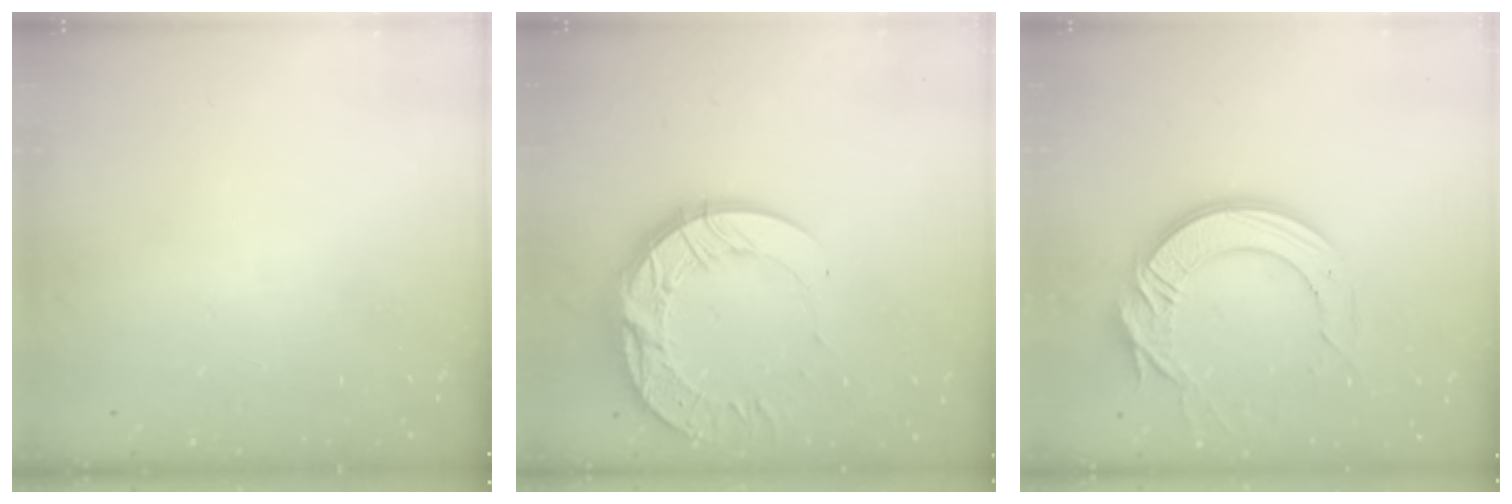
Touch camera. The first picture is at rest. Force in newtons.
{"total": 17.3, "press": 17.2, "slide": 1.5}
{"total": 16.4, "press": 16.4, "slide": 1.2}